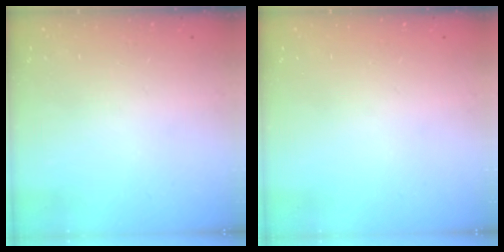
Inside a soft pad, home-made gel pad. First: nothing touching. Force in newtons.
{"total": 0.0}